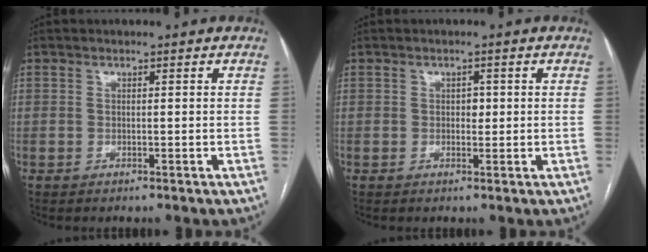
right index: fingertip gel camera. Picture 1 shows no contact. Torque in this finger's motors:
{"motor_torque": [0.71, 0.20, -0.02, 0.02]}